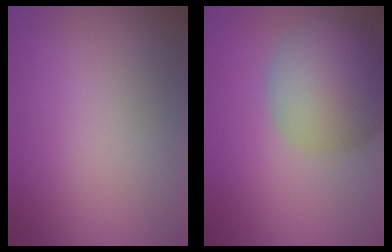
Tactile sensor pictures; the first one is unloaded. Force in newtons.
{"total": 8.8, "press": 8.8, "slide": 0.5}